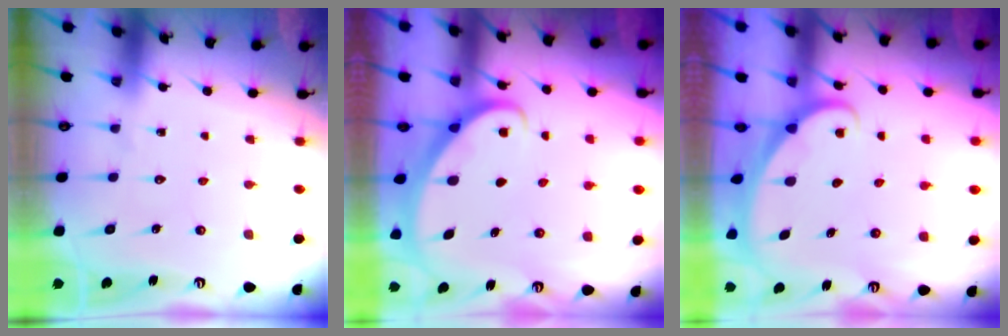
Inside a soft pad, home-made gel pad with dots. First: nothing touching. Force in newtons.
{"total": 2.6, "press": 2.6, "slide": 0.2}
{"total": 1.6, "press": 1.6, "slide": 0.0}